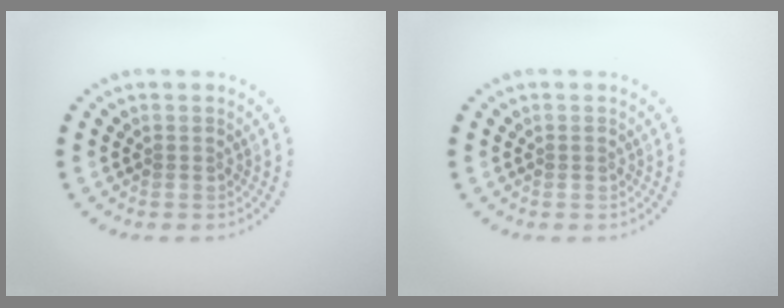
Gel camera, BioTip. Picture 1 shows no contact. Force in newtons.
{"total": 0.0}